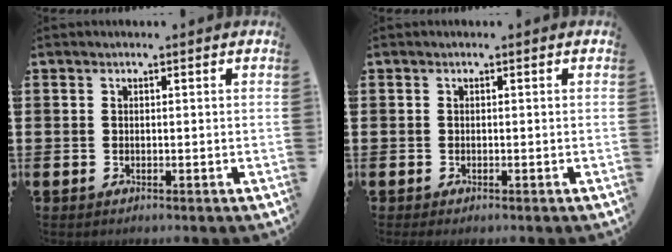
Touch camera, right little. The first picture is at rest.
{"total": 0.0}